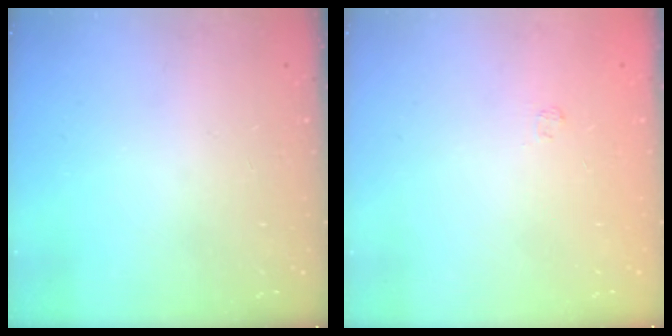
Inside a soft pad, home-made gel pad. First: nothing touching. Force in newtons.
{"total": 1.7, "press": 1.2, "slide": 1.1}